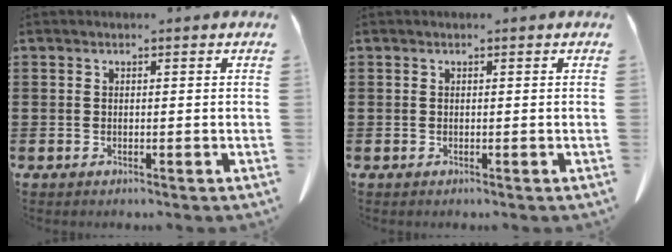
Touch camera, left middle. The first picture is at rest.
{"total": 0.0}